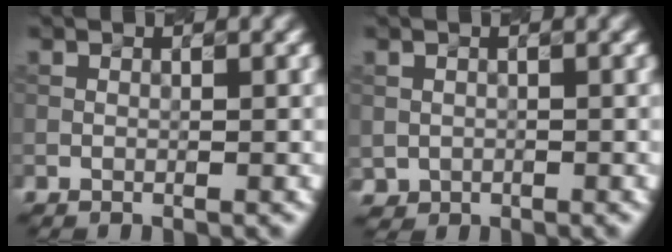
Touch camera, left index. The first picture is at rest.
{"total": 1.0, "force": [0.0, 0.9, 0.2], "torque": [0.001, -0.005, 0.000]}